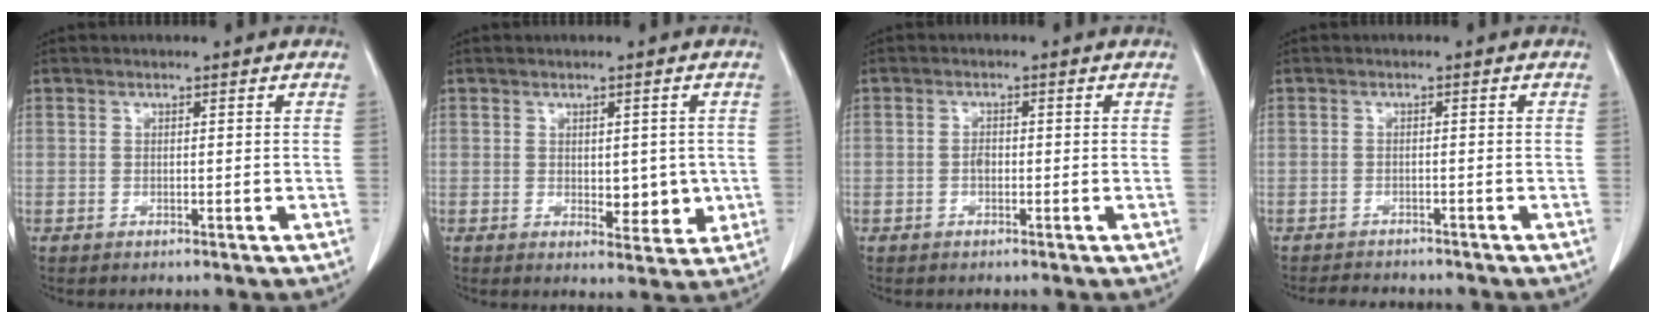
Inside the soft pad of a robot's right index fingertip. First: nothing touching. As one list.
[{"total": 4.7, "force": [-0.1, 2.6, 3.9], "torque": [-0.041, -0.006, 0.011]}, {"total": 1.1, "force": [-0.2, 0.7, 0.8], "torque": [-0.012, 0.005, -0.003]}, {"total": 4.7, "force": [-4.2, 1.6, 1.4], "torque": [-0.021, -0.005, -0.057]}]